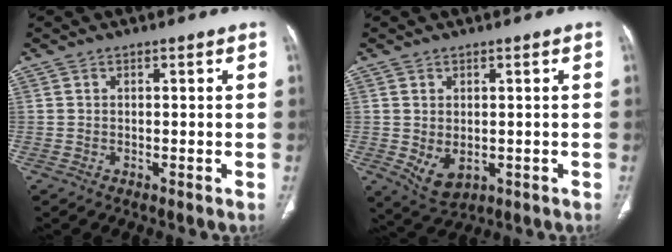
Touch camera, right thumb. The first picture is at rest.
{"total": 5.4, "force": [-0.7, 3.6, 4.0], "torque": [-0.063, -0.010, 0.006]}